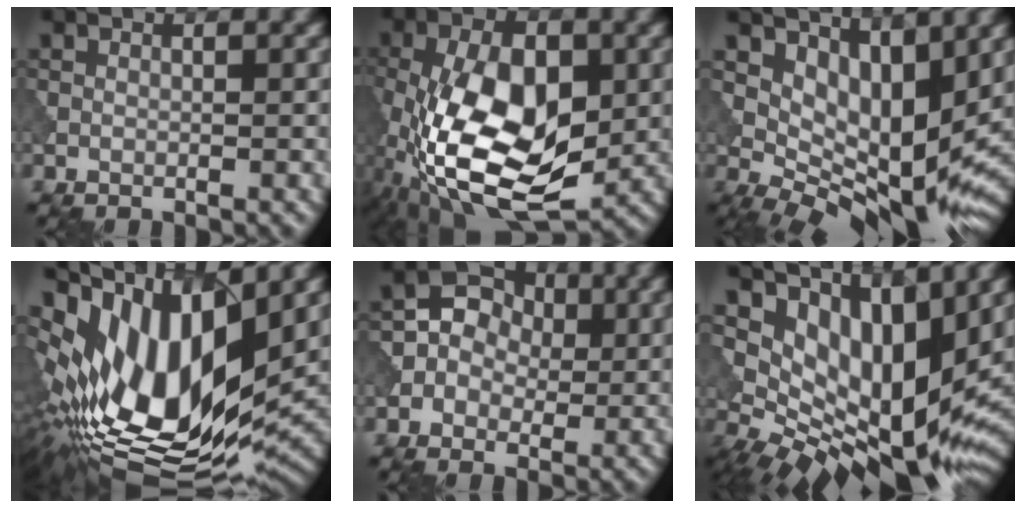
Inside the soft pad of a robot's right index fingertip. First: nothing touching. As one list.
[{"total": 12.9, "force": [-3.0, 6.6, 10.6], "torque": [-0.199, -0.004, -0.060]}, {"total": 8.8, "force": [2.5, 4.0, 7.4], "torque": [-0.118, -0.016, 0.052]}, {"total": 14.9, "force": [3.1, 7.0, 12.8], "torque": [-0.240, 0.002, 0.057]}, {"total": 5.8, "force": [0.3, 4.9, 3.0], "torque": [-0.027, 0.022, -0.018]}, {"total": 12.1, "force": [3.9, 6.0, 9.7], "torque": [-0.167, -0.015, 0.084]}]